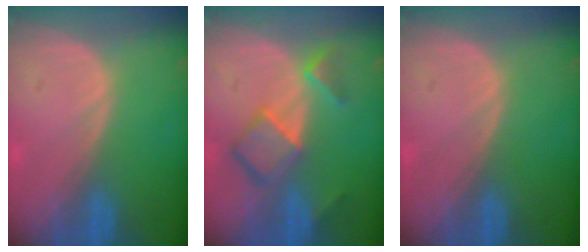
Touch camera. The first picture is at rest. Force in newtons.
{"total": 7.2, "press": 6.2, "slide": 3.6}
{"total": 0.0}